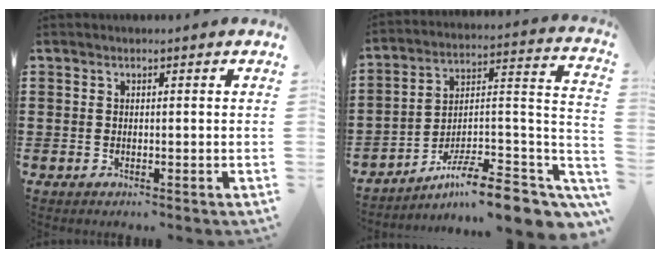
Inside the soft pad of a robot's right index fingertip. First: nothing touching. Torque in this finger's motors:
{"motor_torque": [0.60, -0.23, 0.24, 0.07]}